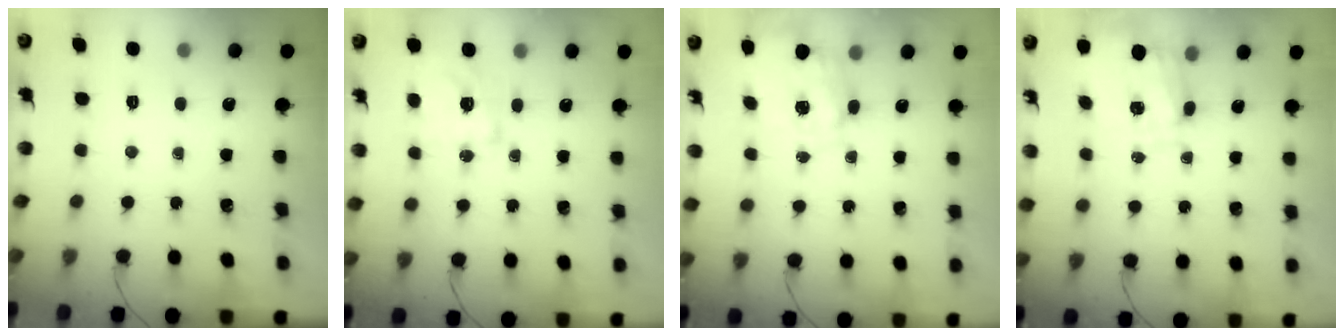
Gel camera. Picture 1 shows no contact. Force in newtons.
{"total": 2.3, "press": 2.3, "slide": 0.4}
{"total": 2.7, "press": 2.6, "slide": 0.8}
{"total": 1.5, "press": 1.5, "slide": 0.4}